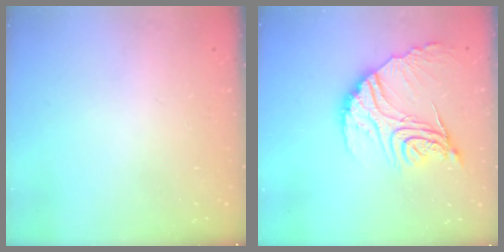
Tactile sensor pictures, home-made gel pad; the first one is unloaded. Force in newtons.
{"total": 18.3, "press": 18.2, "slide": 1.5}